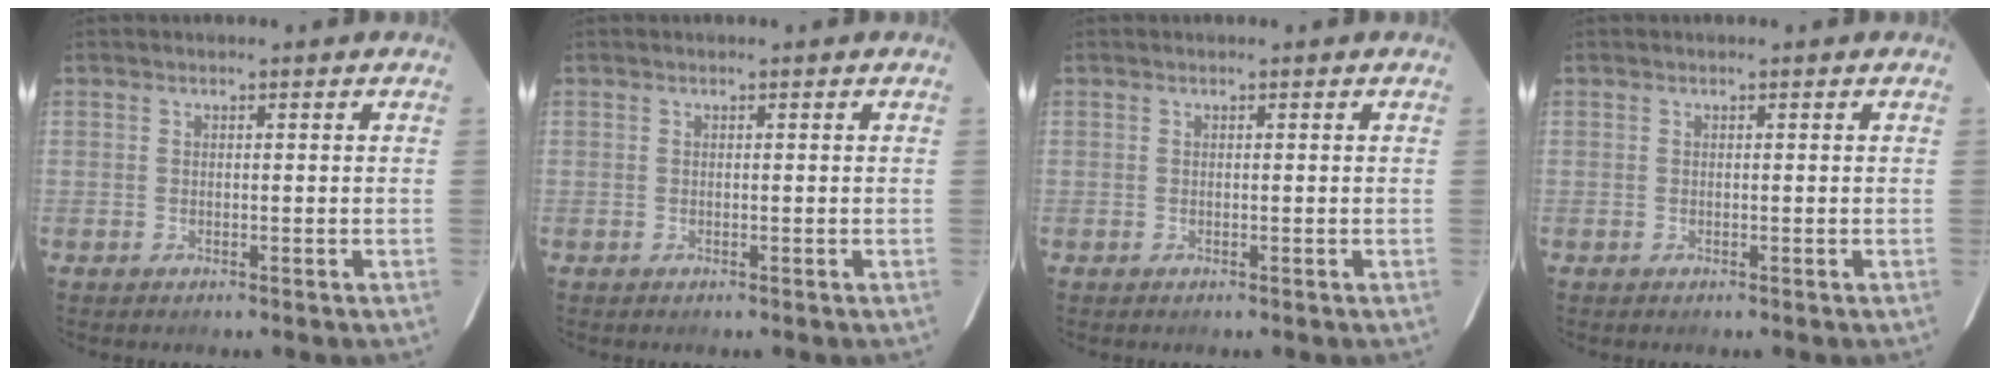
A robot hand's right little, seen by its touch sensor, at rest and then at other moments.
{"total": 0.0}
{"total": 0.0}
{"total": 0.0}